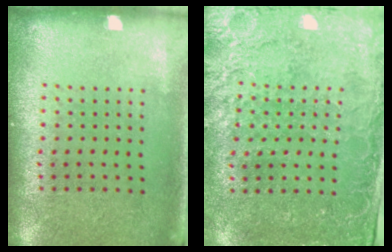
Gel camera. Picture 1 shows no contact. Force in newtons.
{"total": 2.8, "press": 2.6, "slide": 1.1}